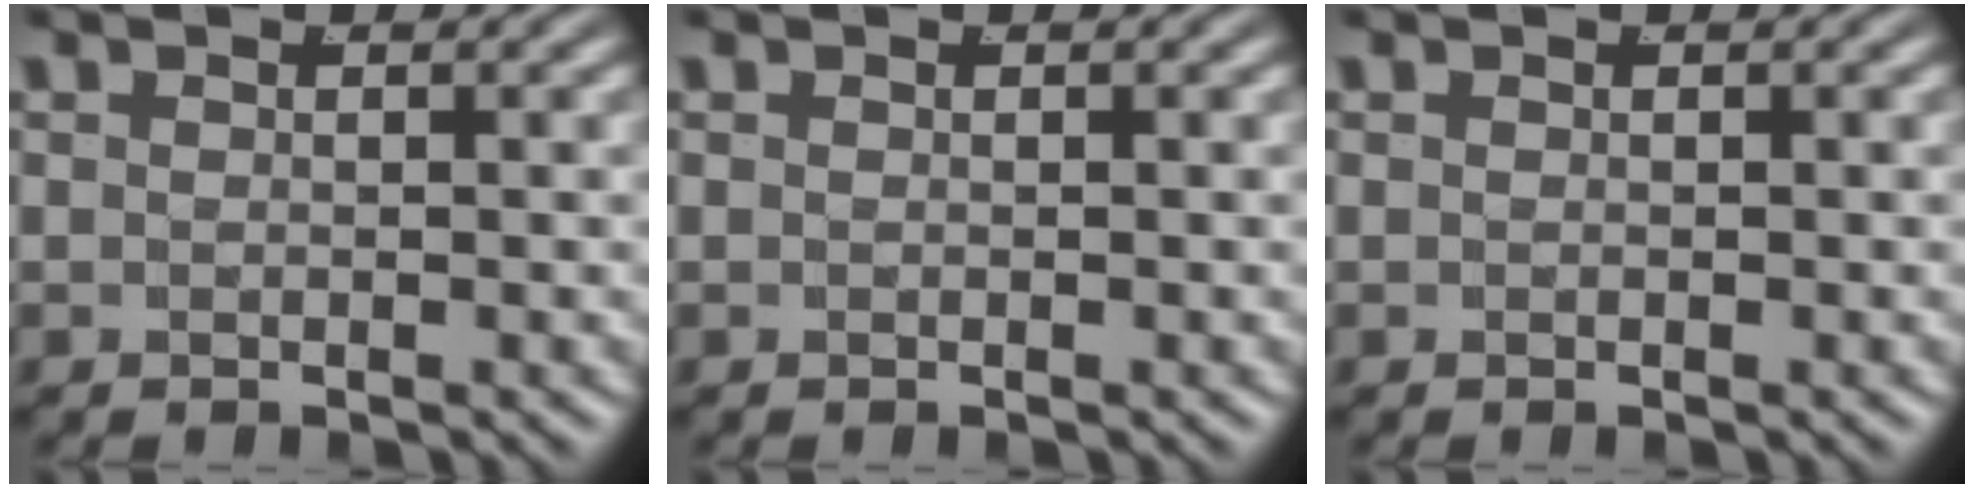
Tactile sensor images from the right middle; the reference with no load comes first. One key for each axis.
{"total": 0.0}
{"total": 0.0}